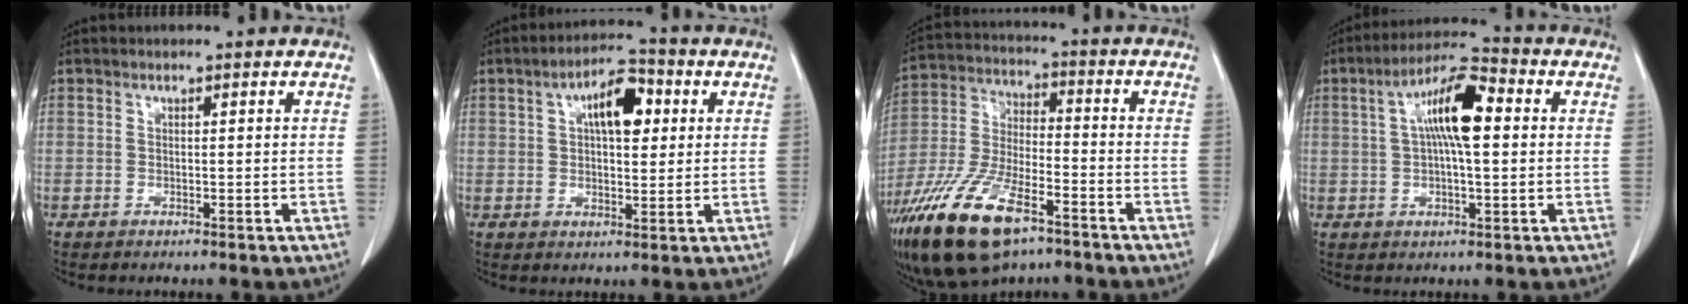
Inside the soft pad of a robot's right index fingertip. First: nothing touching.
{"total": 8.2, "force": [2.5, 3.3, 7.0], "torque": [-0.113, 0.020, 0.037]}
{"total": 17.4, "force": [-10.8, 5.7, 12.4], "torque": [-0.273, -0.025, -0.199]}
{"total": 10.4, "force": [2.0, 2.5, 9.9], "torque": [-0.183, 0.027, 0.028]}